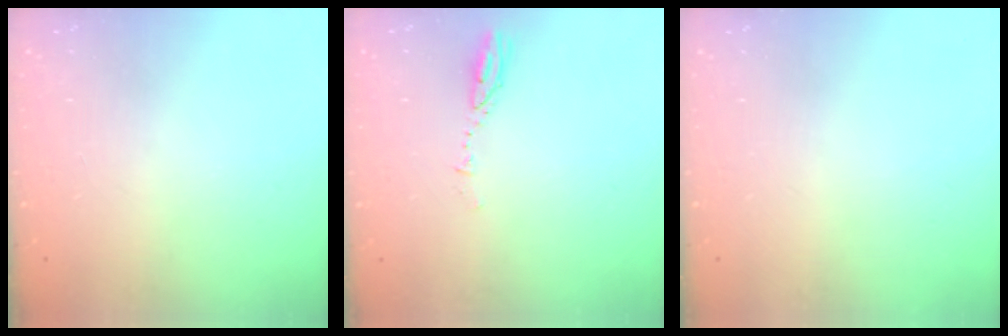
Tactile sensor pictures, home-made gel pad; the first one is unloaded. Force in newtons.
{"total": 3.3, "press": 3.3, "slide": 0.3}
{"total": 0.0}